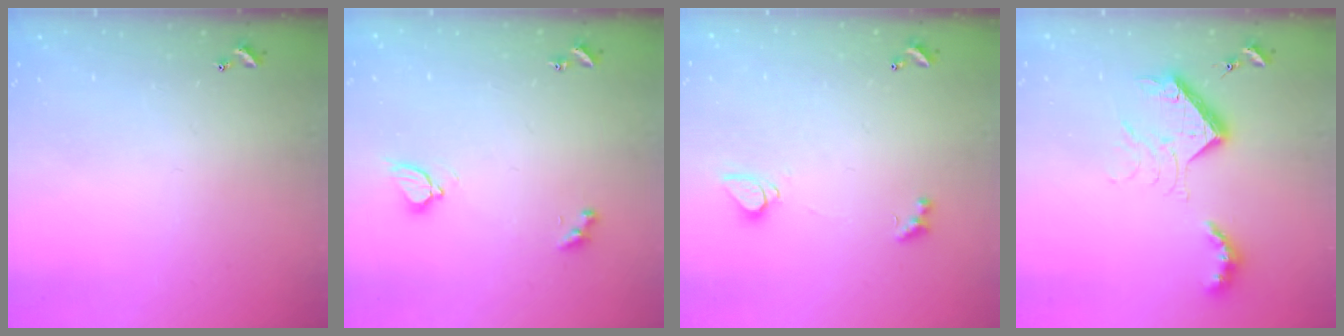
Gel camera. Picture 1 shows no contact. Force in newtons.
{"total": 3.4, "press": 3.3, "slide": 0.4}
{"total": 1.6, "press": 1.6, "slide": 0.2}
{"total": 13.3, "press": 13.3, "slide": 0.4}